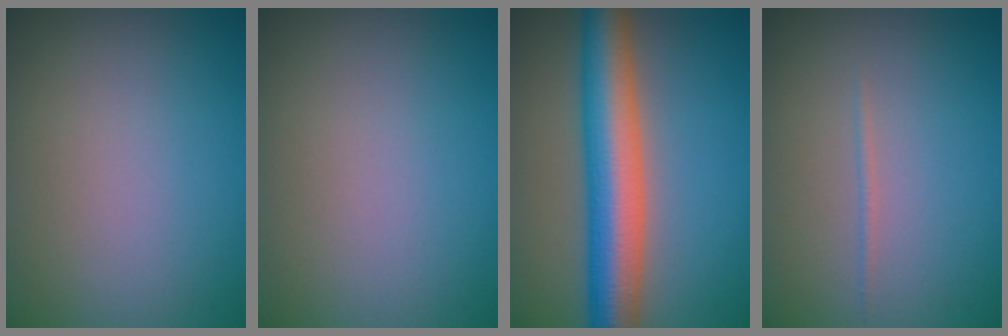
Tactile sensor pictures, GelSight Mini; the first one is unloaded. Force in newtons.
{"total": 0.0}
{"total": 9.3, "press": 9.3, "slide": 0.5}
{"total": 0.5, "press": 0.5, "slide": 0.0}